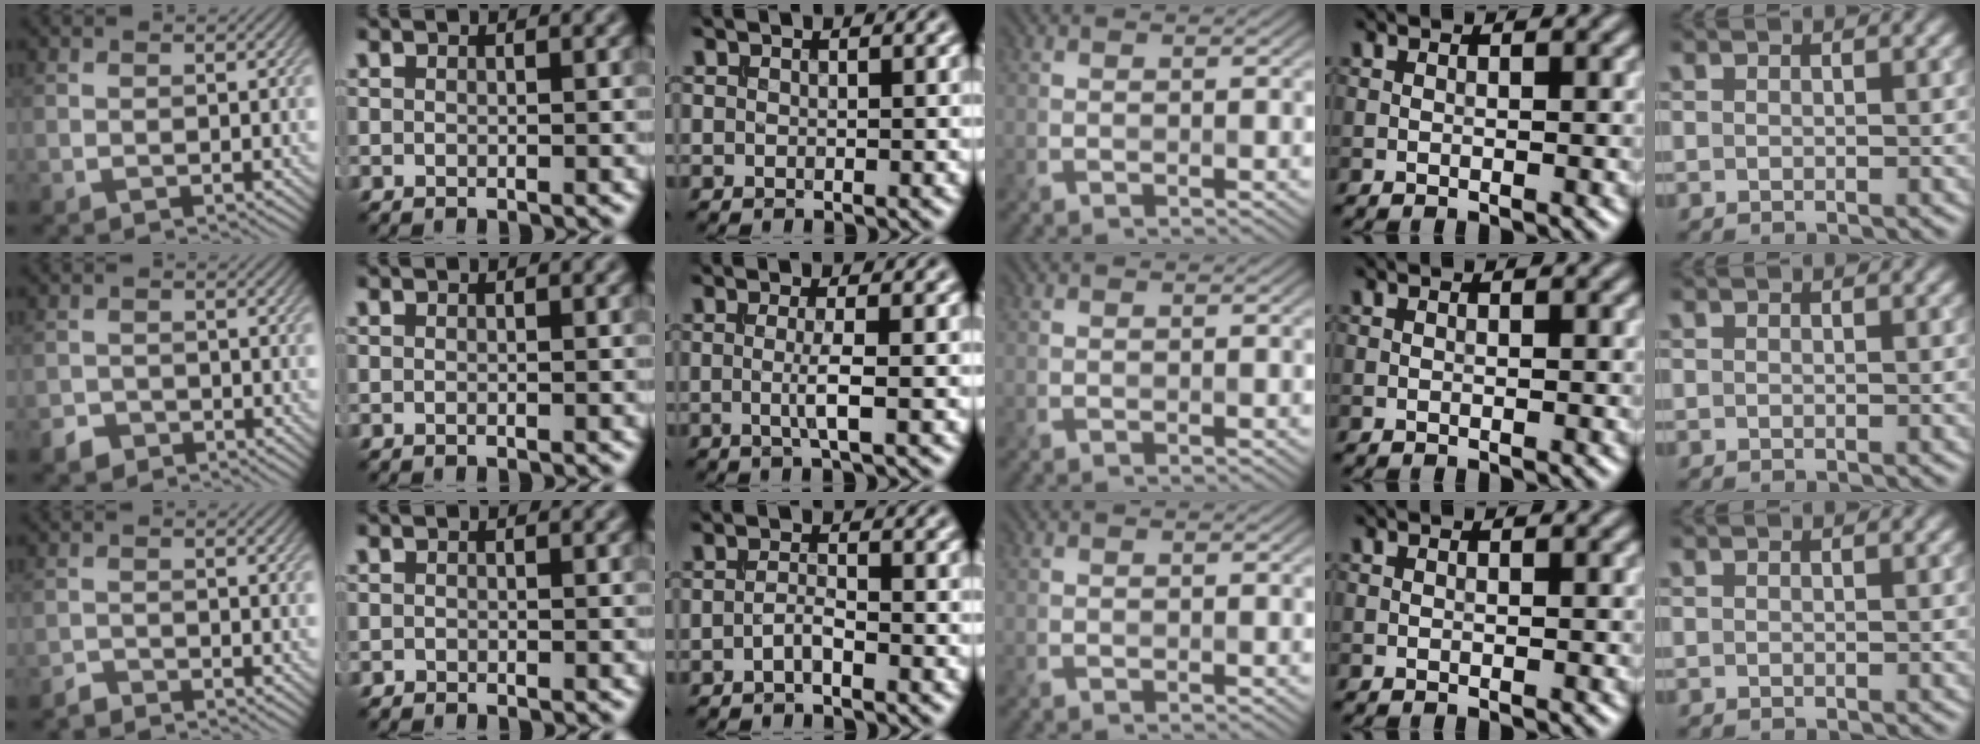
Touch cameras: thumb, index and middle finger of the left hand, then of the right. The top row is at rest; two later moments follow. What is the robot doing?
{"motion": "extract", "object": "file holder"}